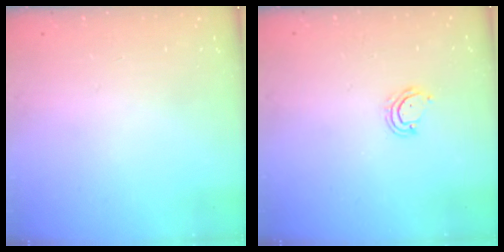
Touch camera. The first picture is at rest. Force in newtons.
{"total": 4.7, "press": 4.6, "slide": 0.4}